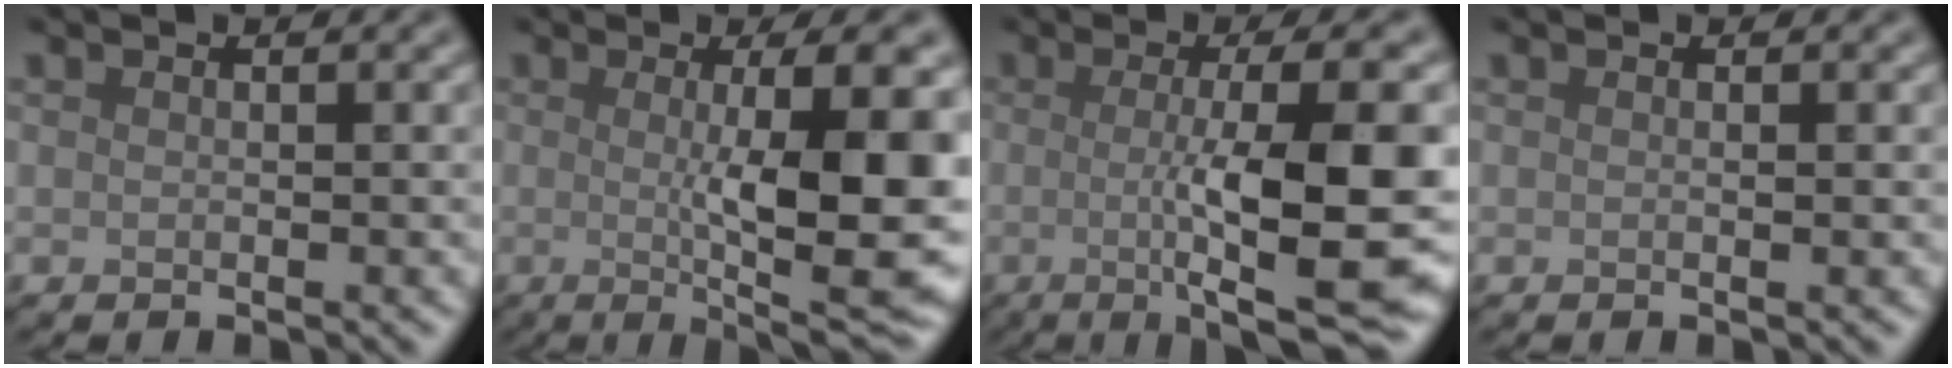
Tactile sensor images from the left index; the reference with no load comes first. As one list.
[{"total": 11.5, "force": [0.0, 2.5, 11.2], "torque": [-0.133, -0.008, 0.001]}, {"total": 11.7, "force": [-0.9, 2.6, 11.4], "torque": [-0.141, -0.014, -0.017]}, {"total": 0.7, "force": [0.0, 0.2, 0.7], "torque": [-0.007, 0.000, -0.002]}]